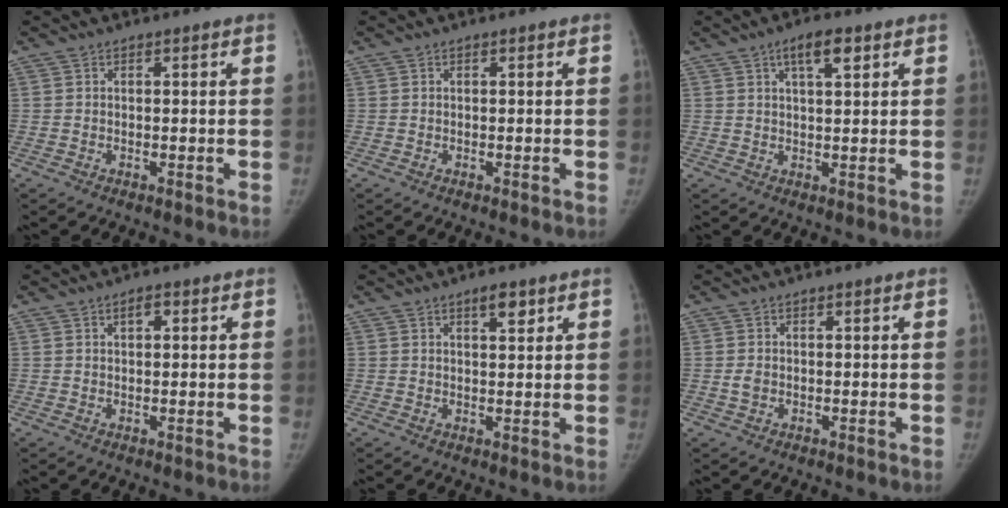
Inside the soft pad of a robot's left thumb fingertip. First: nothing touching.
{"total": 0.0}
{"total": 5.0, "force": [2.6, 1.6, 3.9], "torque": [-0.058, -0.005, 0.042]}
{"total": 1.8, "force": [0.8, 0.9, 1.4], "torque": [-0.018, 0.003, 0.012]}
{"total": 3.1, "force": [1.9, 1.1, 2.2], "torque": [-0.022, -0.010, 0.028]}
{"total": 1.5, "force": [-0.2, 1.2, 1.0], "torque": [-0.016, 0.000, -0.002]}